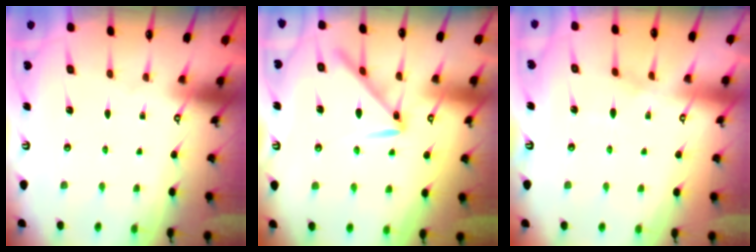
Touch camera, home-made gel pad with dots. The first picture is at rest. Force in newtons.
{"total": 9.3, "press": 9.2, "slide": 0.5}
{"total": 4.7, "press": 4.7, "slide": 0.7}